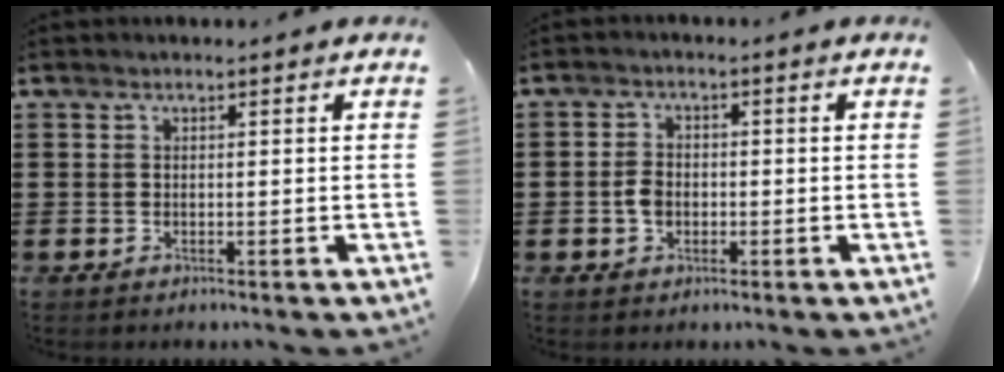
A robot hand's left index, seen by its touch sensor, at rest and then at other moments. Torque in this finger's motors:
{"motor_torque": [0.76, 0.61, 0.35, 0.02]}